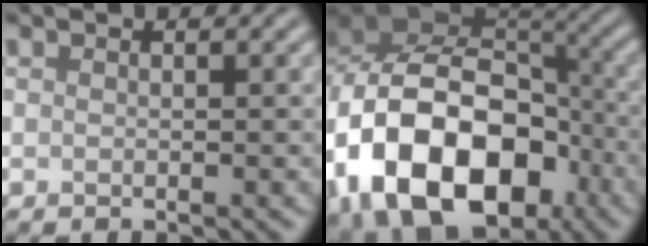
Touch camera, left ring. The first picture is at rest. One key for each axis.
{"total": 16.7, "fx": -5.8, "fy": 11.4, "fz": 10.7, "tx": -0.191, "ty": -0.013, "tz": -0.100}